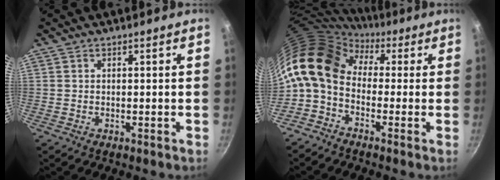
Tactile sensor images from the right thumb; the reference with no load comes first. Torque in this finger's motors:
{"motor_torque": [2.43, 2.54, 1.16, -1.04, 0.44]}